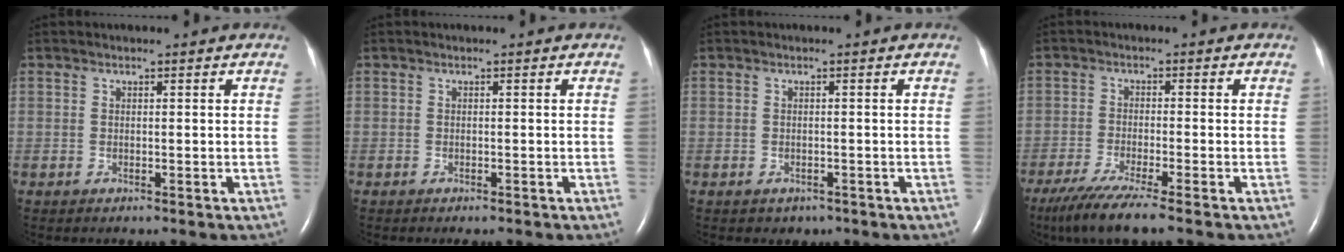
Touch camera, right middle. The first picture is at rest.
{"total": 0.9, "force": [-0.8, 0.2, 0.4], "torque": [-0.010, -0.003, -0.008]}
{"total": 1.5, "force": [-0.9, 1.1, 0.3], "torque": [-0.008, 0.002, -0.005]}
{"total": 7.9, "force": [-6.1, -0.6, 5.0], "torque": [-0.090, -0.027, -0.105]}